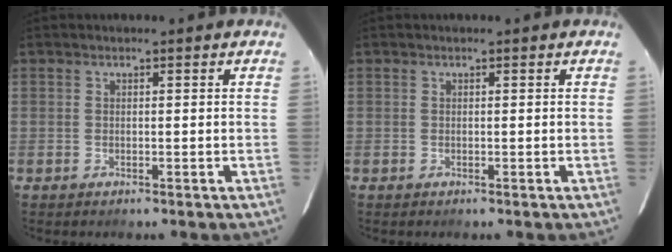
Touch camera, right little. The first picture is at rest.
{"total": 0.0}